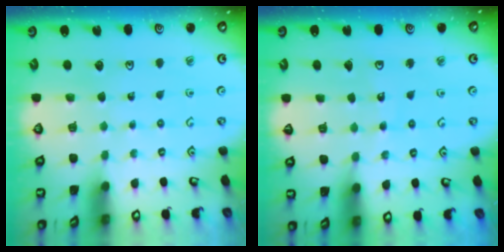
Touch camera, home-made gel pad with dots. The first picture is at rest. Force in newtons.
{"total": 3.6, "press": 3.6, "slide": 0.6}